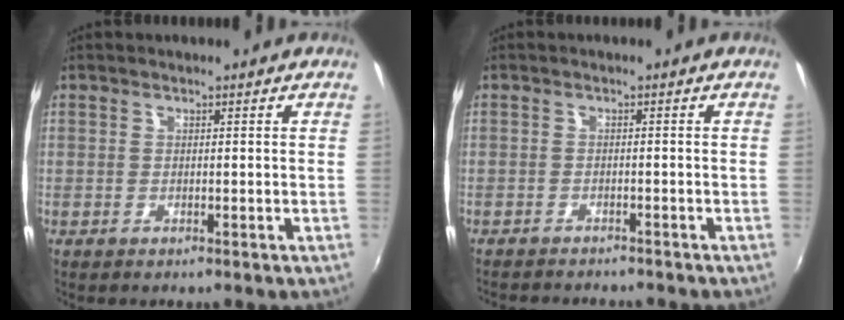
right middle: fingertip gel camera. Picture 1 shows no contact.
{"total": 5.4, "force": [-5.0, 0.9, 1.7], "torque": [-0.045, -0.013, -0.074]}